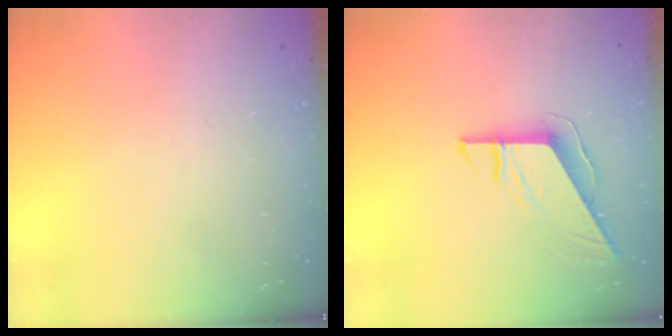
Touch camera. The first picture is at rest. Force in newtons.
{"total": 9.0, "press": 9.0, "slide": 0.4}